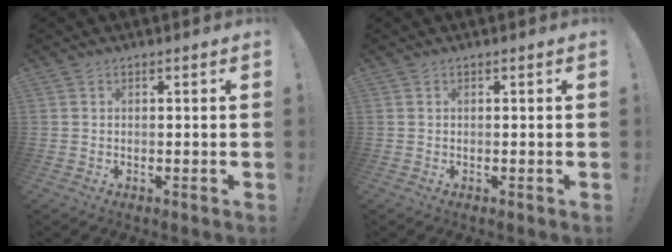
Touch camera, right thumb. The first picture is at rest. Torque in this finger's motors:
{"motor_torque": [-0.16, -0.16, -0.09, 0.09, 0.06]}